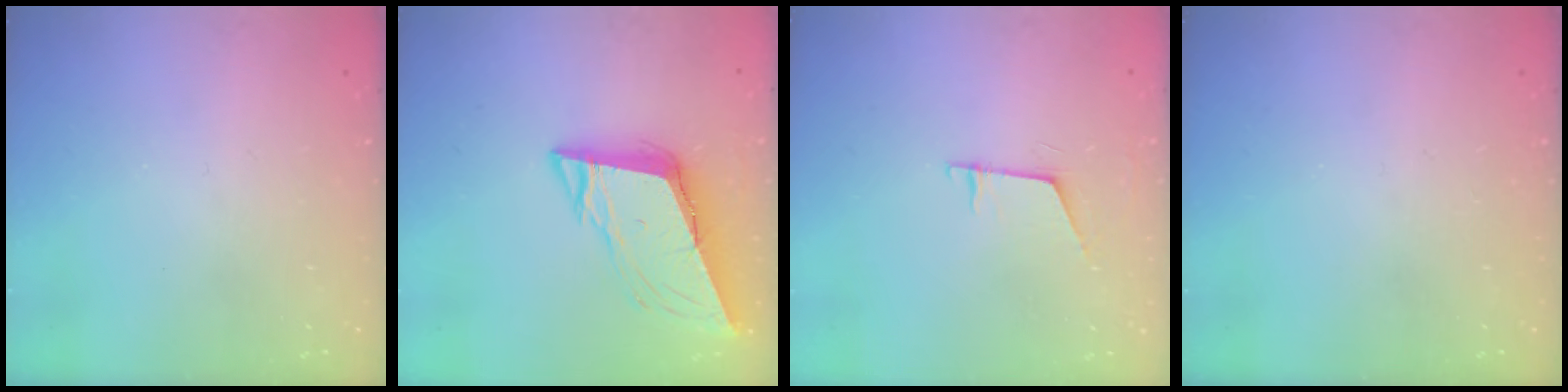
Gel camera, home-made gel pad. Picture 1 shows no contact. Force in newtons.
{"total": 10.3, "press": 9.9, "slide": 2.9}
{"total": 6.1, "press": 6.1, "slide": 0.5}
{"total": 0.0}